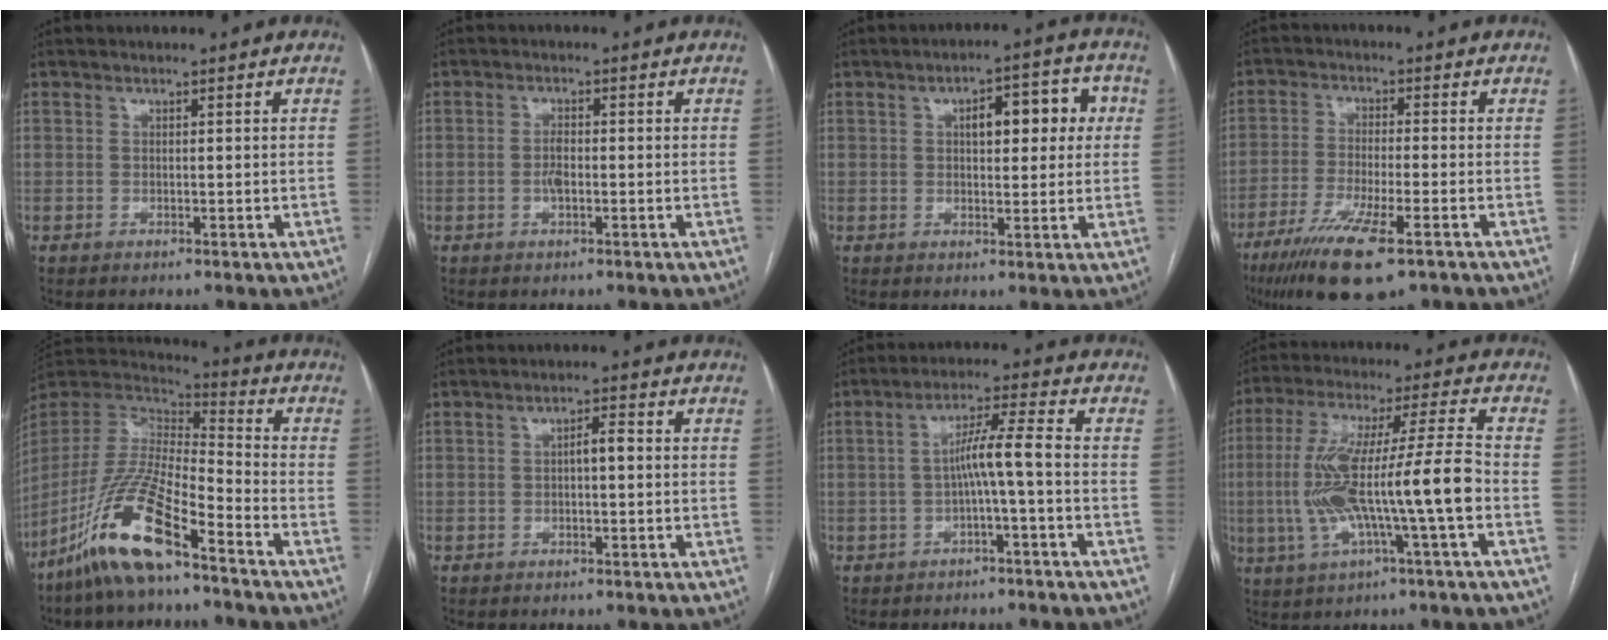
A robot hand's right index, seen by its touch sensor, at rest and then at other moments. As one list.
[{"total": 2.2, "force": [-0.5, 0.8, 1.9], "torque": [-0.041, 0.001, -0.008]}, {"total": 8.3, "force": [1.9, 3.3, 7.4], "torque": [-0.093, 0.031, 0.026]}, {"total": 12.1, "force": [-7.3, 1.9, 9.5], "torque": [-0.173, -0.030, -0.119]}, {"total": 15.9, "force": [-10.5, 2.6, 11.7], "torque": [-0.249, -0.018, -0.200]}, {"total": 2.4, "force": [0.0, 0.7, 2.3], "torque": [-0.037, 0.008, 0.000]}, {"total": 5.9, "force": [-1.1, -0.4, 5.8], "torque": [-0.101, 0.023, -0.017]}, {"total": 15.4, "force": [-2.9, 0.4, 15.1], "torque": [-0.293, 0.019, -0.051]}]